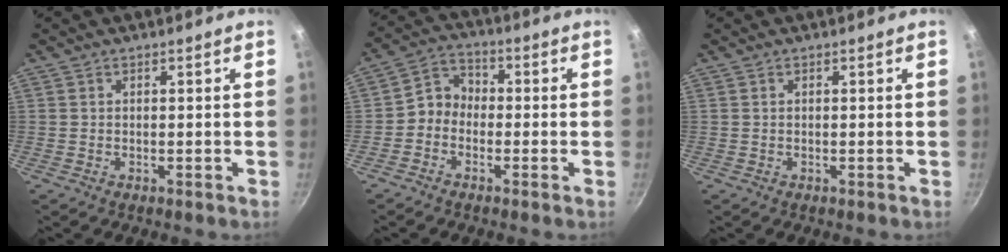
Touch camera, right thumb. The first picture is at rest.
{"total": 5.9, "force": [-1.7, 4.9, 2.9], "torque": [-0.029, 0.028, -0.048]}
{"total": 0.0}